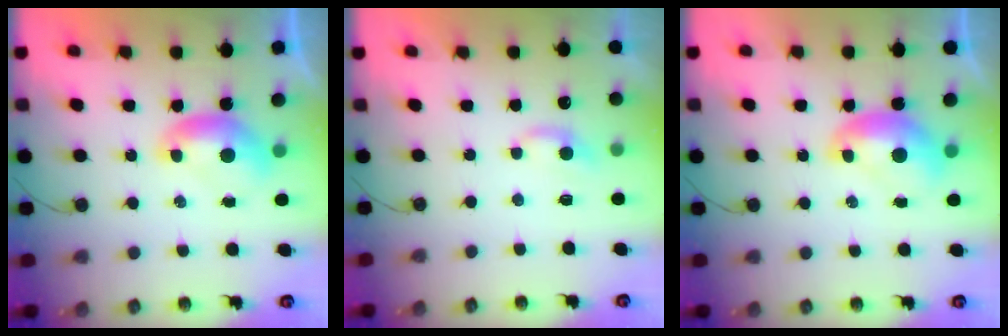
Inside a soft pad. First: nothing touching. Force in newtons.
{"total": 2.0, "press": 2.0, "slide": 0.5}
{"total": 1.6, "press": 1.6, "slide": 0.2}